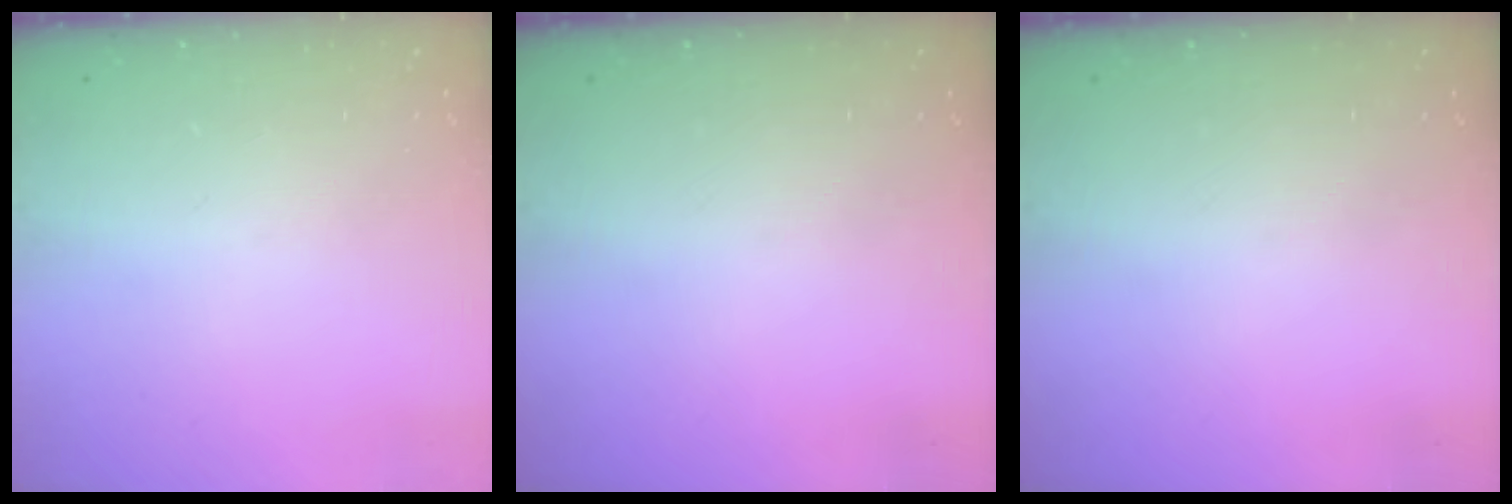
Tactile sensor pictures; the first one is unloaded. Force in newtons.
{"total": 0.0}
{"total": 0.0}